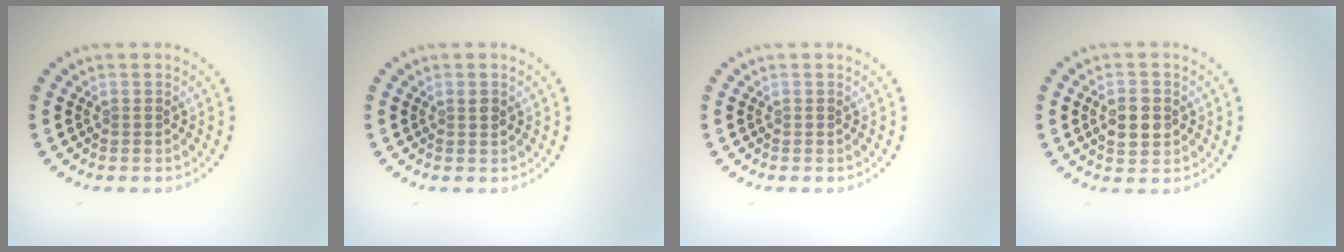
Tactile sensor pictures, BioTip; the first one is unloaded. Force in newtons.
{"total": 0.8, "press": 0.7, "slide": 0.3}
{"total": 0.0}
{"total": 2.6, "press": 2.6, "slide": 0.2}